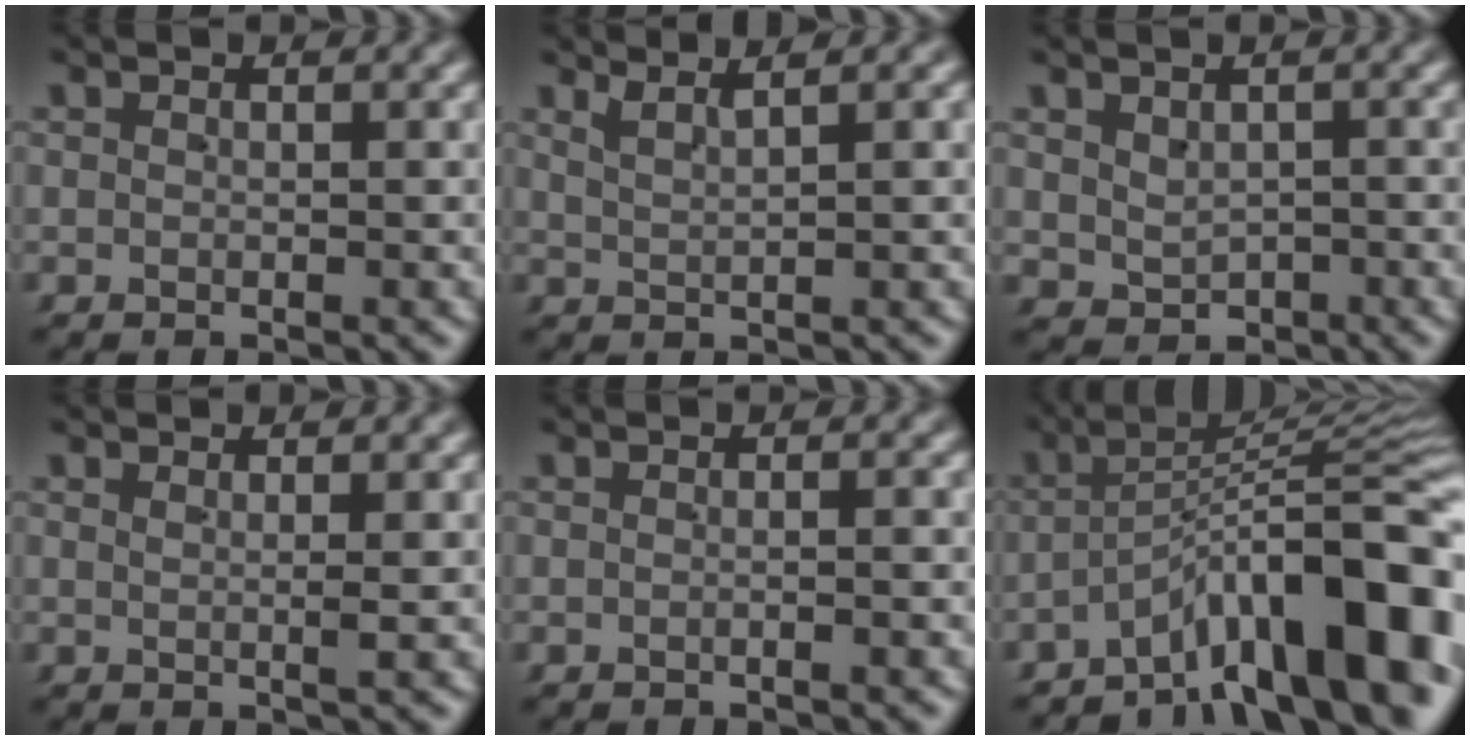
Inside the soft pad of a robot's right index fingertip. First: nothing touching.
{"total": 2.2, "force": [1.9, -0.3, 1.0], "torque": [-0.016, 0.001, 0.036]}
{"total": 1.6, "force": [0.0, 1.5, 0.6], "torque": [0.004, -0.011, 0.012]}
{"total": 1.1, "force": [0.5, -0.6, 0.8], "torque": [-0.014, -0.004, 0.013]}
{"total": 0.7, "force": [-0.5, -0.2, 0.4], "torque": [-0.006, 0.004, -0.011]}
{"total": 12.1, "force": [-5.3, 4.9, 9.7], "torque": [-0.136, -0.011, -0.074]}